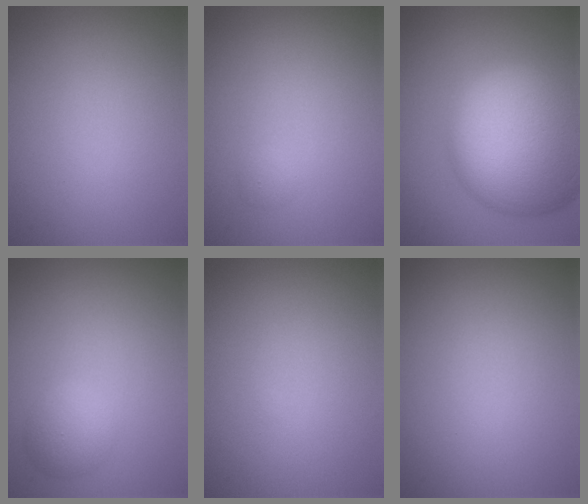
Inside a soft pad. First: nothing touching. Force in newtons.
{"total": 0.6, "press": 0.6, "slide": 0.0}
{"total": 15.0, "press": 14.9, "slide": 0.9}
{"total": 2.3, "press": 2.3, "slide": 0.1}
{"total": 0.0}
{"total": 0.0}